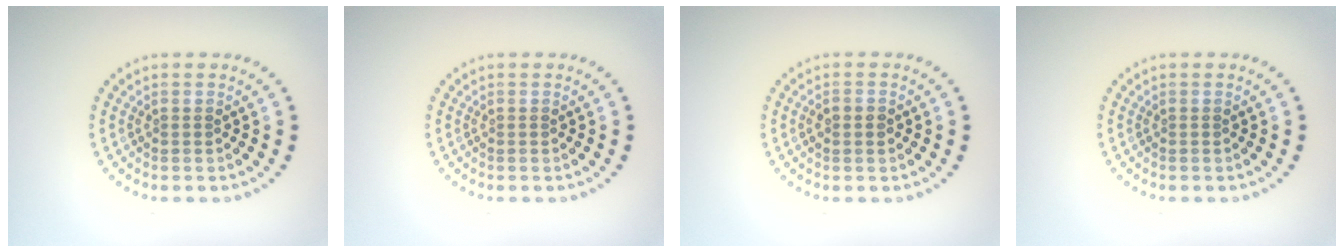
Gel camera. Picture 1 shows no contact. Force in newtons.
{"total": 0.0}
{"total": 1.0, "press": 0.9, "slide": 0.2}
{"total": 0.0}